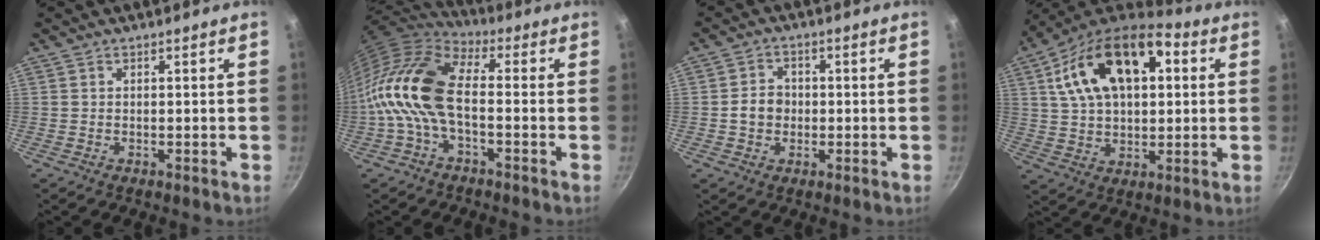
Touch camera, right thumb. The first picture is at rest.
{"total": 15.3, "force": [-2.1, 7.7, 13.0], "torque": [-0.250, 0.030, -0.059]}
{"total": 4.5, "force": [-0.6, 3.8, 2.3], "torque": [-0.017, 0.012, -0.013]}
{"total": 21.7, "force": [6.1, 12.7, 16.5], "torque": [-0.269, 0.018, 0.091]}